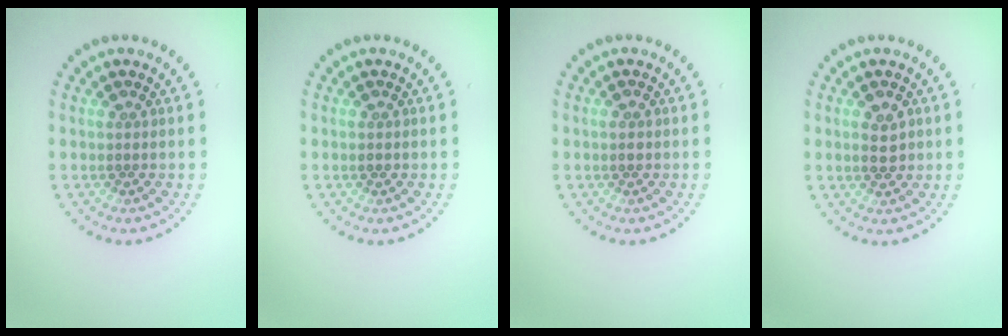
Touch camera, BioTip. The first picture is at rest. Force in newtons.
{"total": 0.6, "press": 0.6, "slide": 0.1}
{"total": 1.1, "press": 1.1, "slide": 0.1}
{"total": 2.2, "press": 2.2, "slide": 0.1}